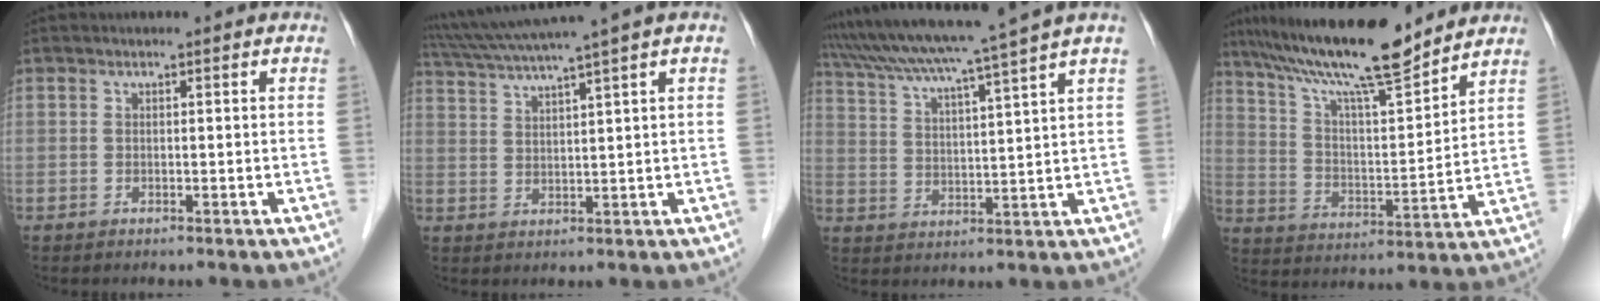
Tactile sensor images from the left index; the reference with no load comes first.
{"total": 9.9, "force": [8.0, -2.0, 5.5], "torque": [-0.097, 0.021, 0.131]}
{"total": 14.7, "force": [12.2, -2.5, 7.9], "torque": [-0.138, -0.008, 0.184]}
{"total": 16.7, "force": [14.2, 1.2, 8.7], "torque": [-0.153, 0.007, 0.245]}